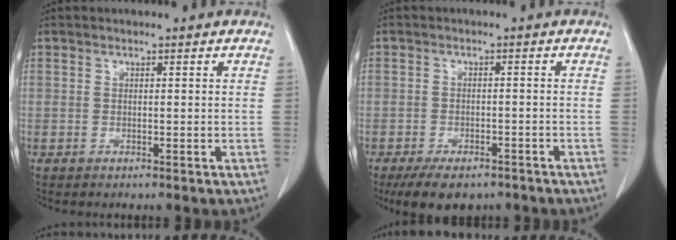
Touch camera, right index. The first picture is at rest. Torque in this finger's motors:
{"motor_torque": [-0.56, -0.41, -0.28, -0.14]}